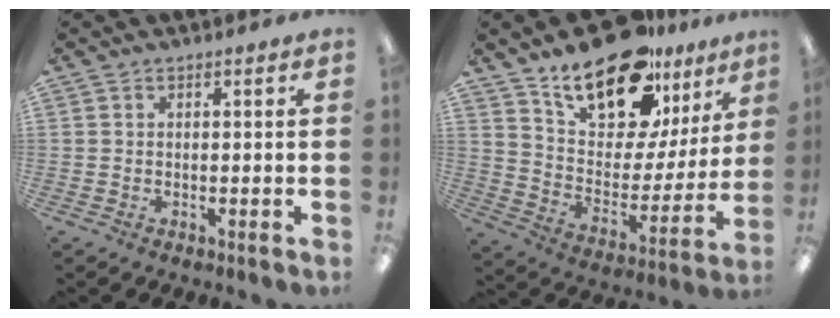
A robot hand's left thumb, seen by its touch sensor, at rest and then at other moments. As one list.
[{"total": 20.3, "force": [15.0, 9.4, 10.0], "torque": [-0.172, -0.095, 0.266]}]